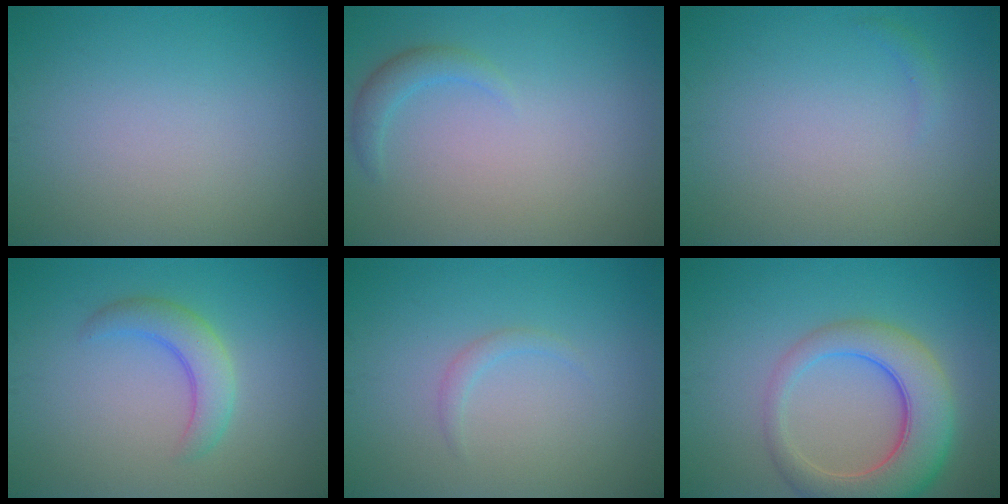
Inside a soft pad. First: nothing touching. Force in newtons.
{"total": 1.6, "press": 1.6, "slide": 0.1}
{"total": 0.6, "press": 0.5, "slide": 0.1}
{"total": 3.2, "press": 3.2, "slide": 0.1}
{"total": 0.9, "press": 0.9, "slide": 0.1}
{"total": 7.2, "press": 7.2, "slide": 0.6}